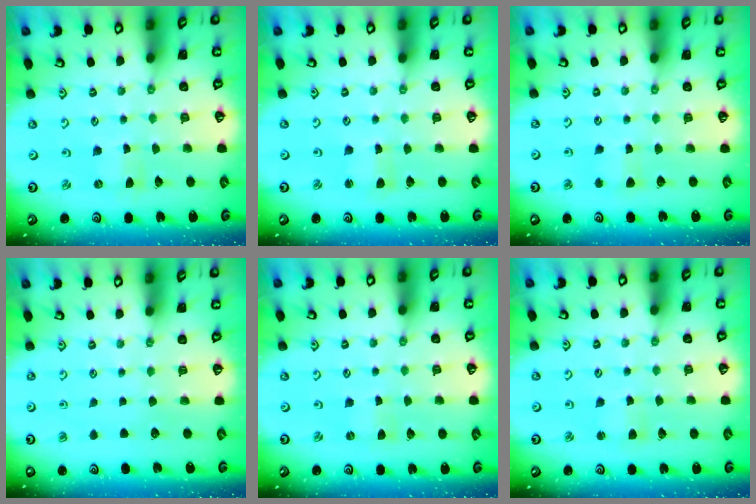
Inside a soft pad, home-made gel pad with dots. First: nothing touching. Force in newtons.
{"total": 0.9, "press": 0.9, "slide": 0.1}
{"total": 3.6, "press": 3.5, "slide": 0.4}
{"total": 0.0}
{"total": 0.0}
{"total": 2.5, "press": 2.5, "slide": 0.1}